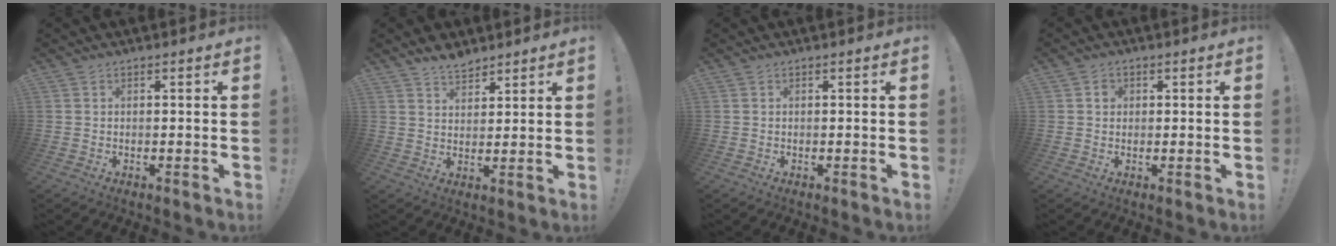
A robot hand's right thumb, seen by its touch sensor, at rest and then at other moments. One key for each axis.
{"total": 5.4, "fx": 4.7, "fy": 2.1, "fz": 1.5, "tx": -0.021, "ty": -0.032, "tz": 0.087}
{"total": 0.0}
{"total": 1.7, "fx": 0.2, "fy": 1.6, "fz": 0.7, "tx": 0.002, "ty": -0.001, "tz": 0.000}